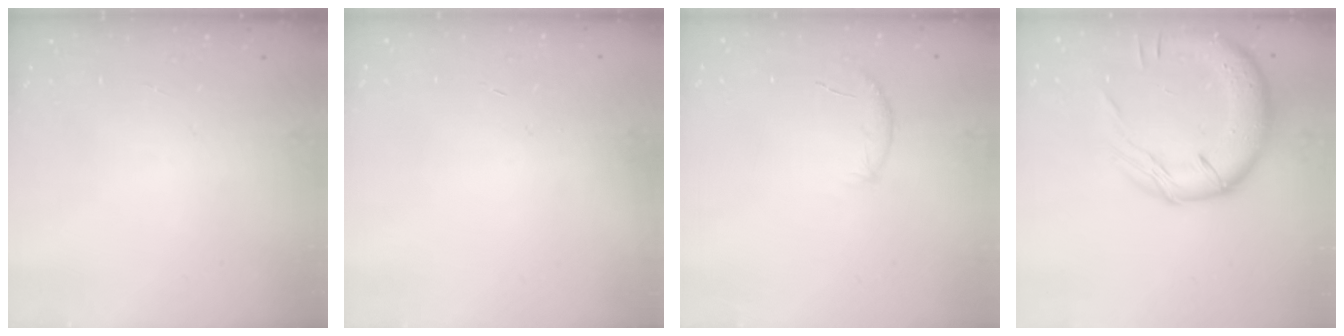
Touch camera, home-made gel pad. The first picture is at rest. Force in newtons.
{"total": 0.6, "press": 0.5, "slide": 0.2}
{"total": 6.9, "press": 6.7, "slide": 1.8}
{"total": 16.5, "press": 16.2, "slide": 2.9}